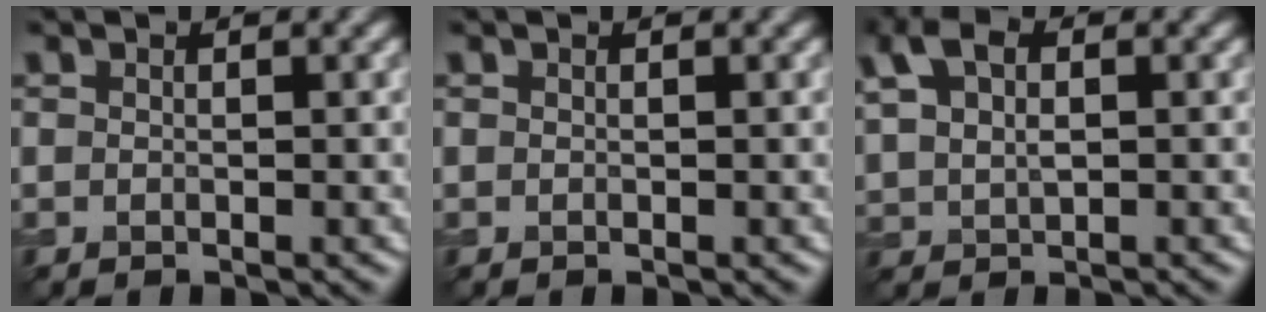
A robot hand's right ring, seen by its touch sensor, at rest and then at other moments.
{"total": 0.0}
{"total": 4.5, "force": [1.9, 2.6, 3.2], "torque": [-0.070, 0.009, 0.034]}